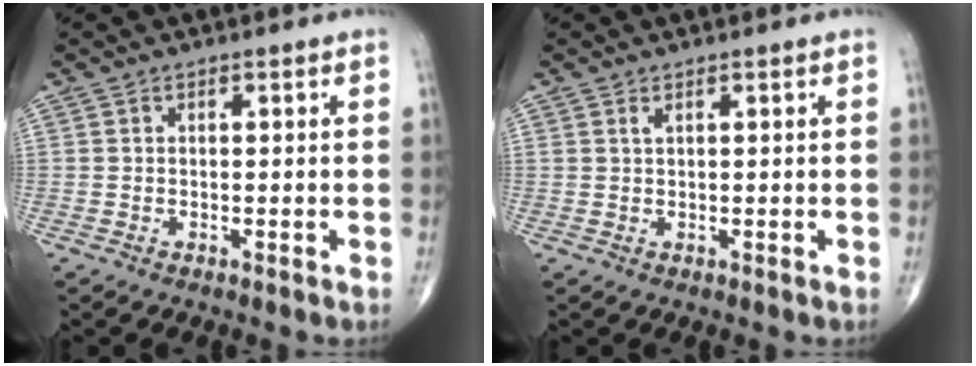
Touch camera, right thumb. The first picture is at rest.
{"total": 0.7, "force": [0.5, 0.2, 0.5], "torque": [-0.009, 0.002, 0.011]}